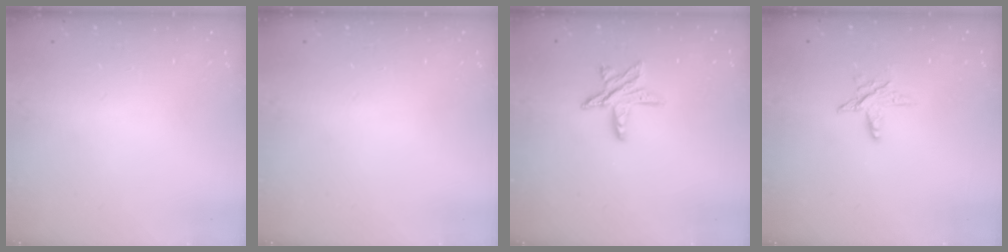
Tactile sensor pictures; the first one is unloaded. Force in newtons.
{"total": 0.0}
{"total": 9.3, "press": 9.2, "slide": 0.8}
{"total": 5.1, "press": 5.1, "slide": 0.6}